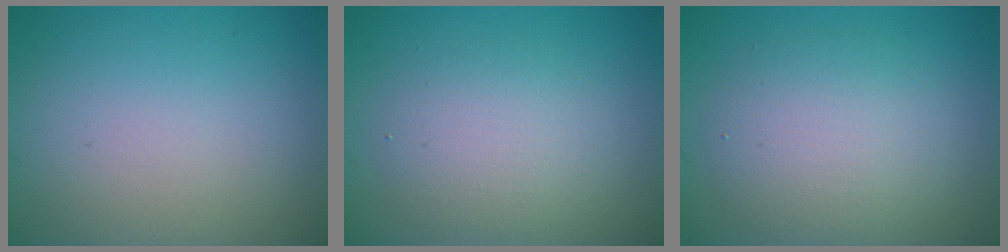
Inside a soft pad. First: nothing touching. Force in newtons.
{"total": 3.6, "press": 3.6, "slide": 0.1}
{"total": 4.8, "press": 4.8, "slide": 0.3}